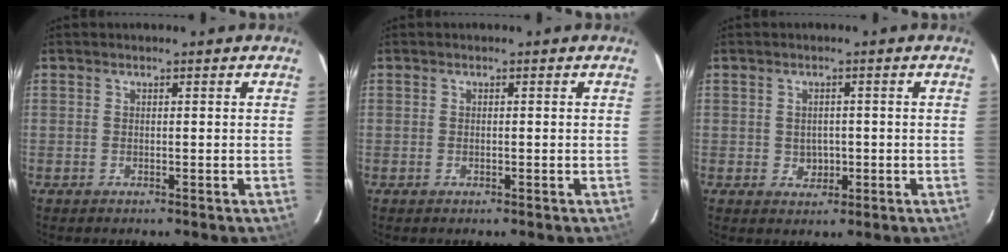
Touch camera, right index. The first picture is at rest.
{"total": 0.7, "force": [-0.2, 0.4, 0.6], "torque": [-0.012, 0.001, -0.003]}
{"total": 3.1, "force": [-0.4, 2.7, 1.4], "torque": [-0.023, 0.005, 0.002]}